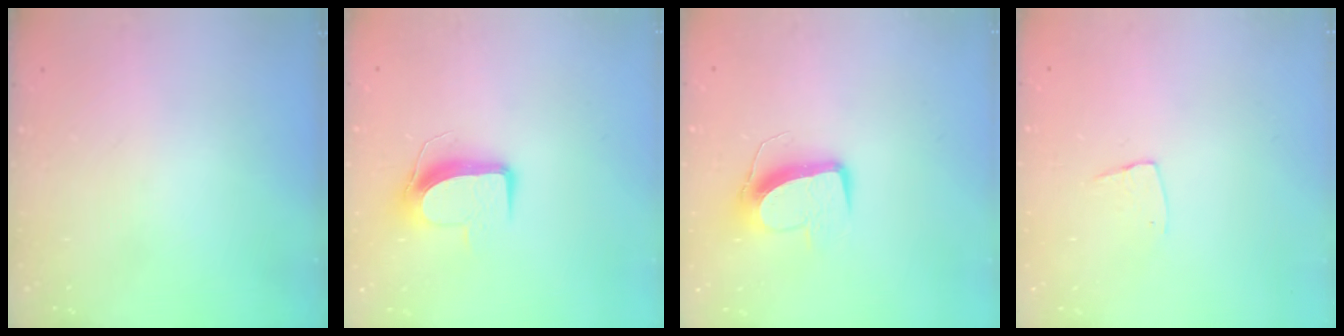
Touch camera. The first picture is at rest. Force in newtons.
{"total": 9.8, "press": 9.8, "slide": 0.3}
{"total": 10.5, "press": 10.5, "slide": 0.8}
{"total": 5.3, "press": 5.3, "slide": 0.3}